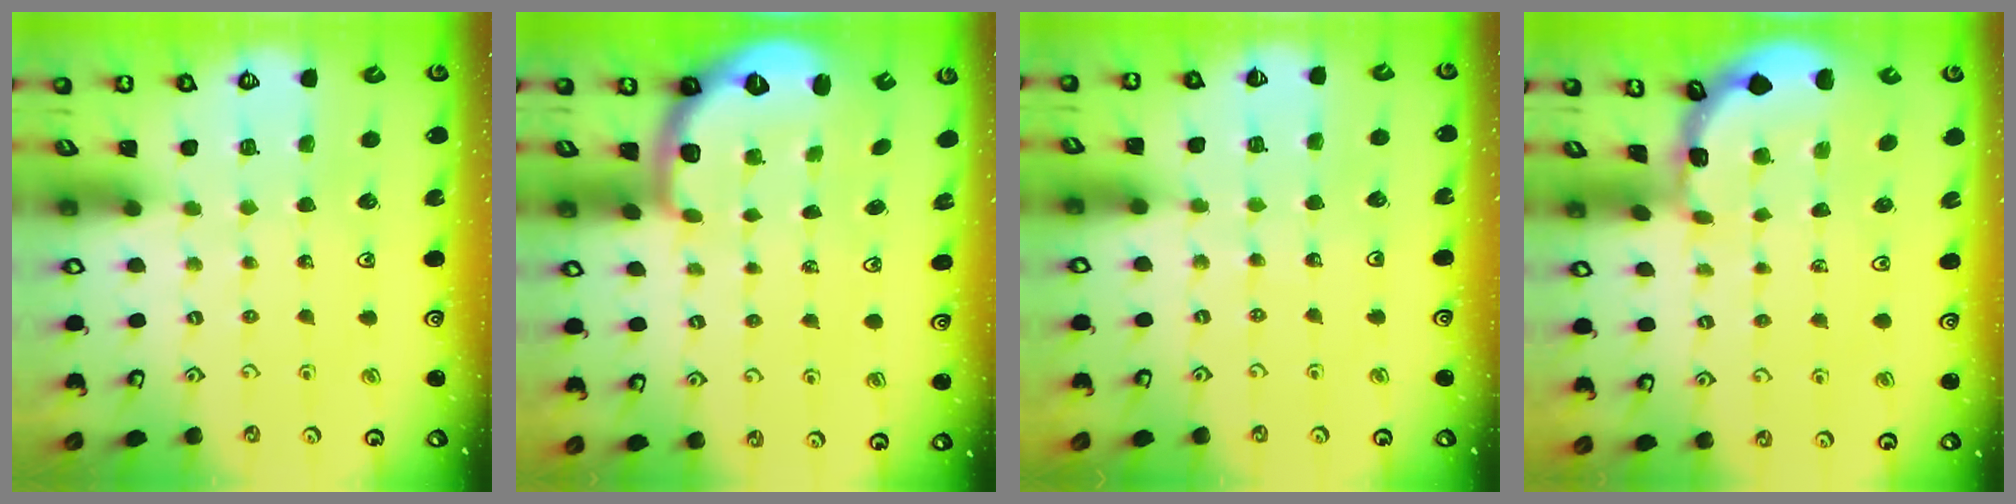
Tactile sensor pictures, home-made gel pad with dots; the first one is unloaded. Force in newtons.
{"total": 2.0, "press": 1.5, "slide": 1.3}
{"total": 3.5, "press": 3.0, "slide": 1.9}
{"total": 1.0, "press": 1.0, "slide": 0.1}